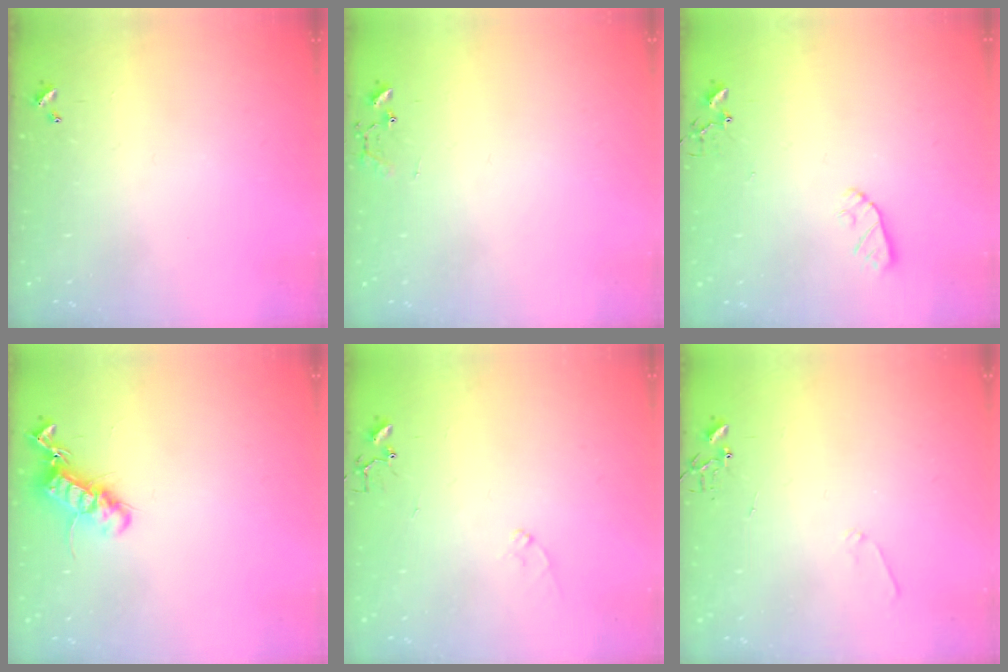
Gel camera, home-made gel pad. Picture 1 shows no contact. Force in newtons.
{"total": 7.4, "press": 7.4, "slide": 0.6}
{"total": 6.0, "press": 6.0, "slide": 0.3}
{"total": 13.0, "press": 13.0, "slide": 0.3}
{"total": 7.5, "press": 7.5, "slide": 0.7}
{"total": 5.9, "press": 5.9, "slide": 0.4}